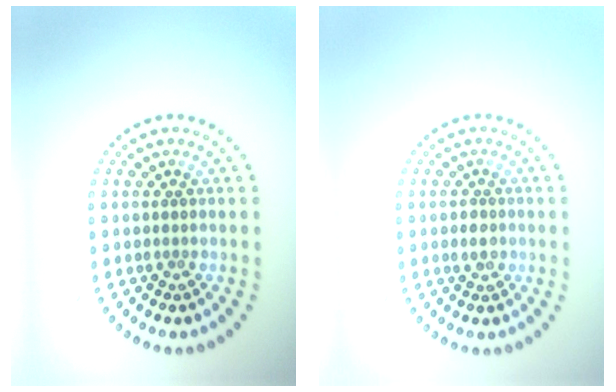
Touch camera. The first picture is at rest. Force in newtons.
{"total": 1.2, "press": 1.1, "slide": 0.4}